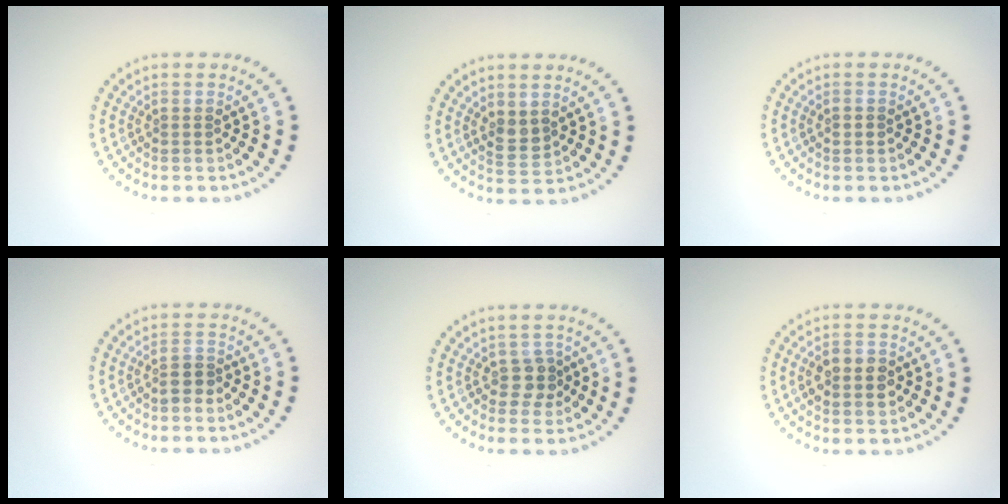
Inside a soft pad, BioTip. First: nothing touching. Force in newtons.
{"total": 1.6, "press": 1.5, "slide": 0.7}
{"total": 0.9, "press": 0.9, "slide": 0.2}
{"total": 1.6, "press": 1.4, "slide": 0.8}
{"total": 1.8, "press": 1.5, "slide": 0.9}
{"total": 3.0, "press": 3.0, "slide": 0.1}